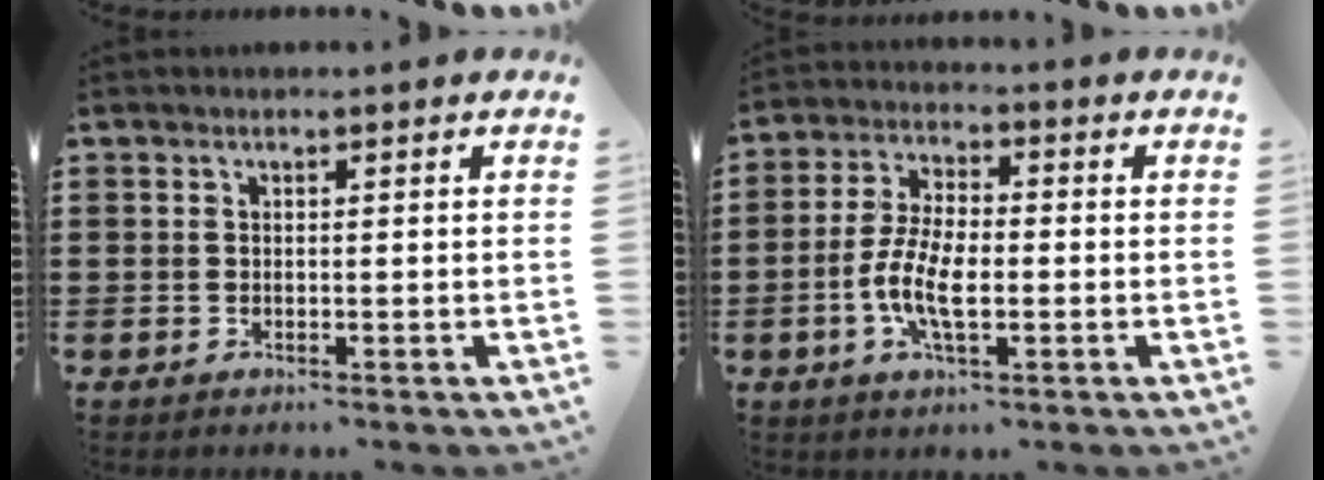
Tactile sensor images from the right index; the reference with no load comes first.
{"total": 7.9, "force": [-2.0, 3.3, 6.9], "torque": [-0.158, -0.007, -0.044]}